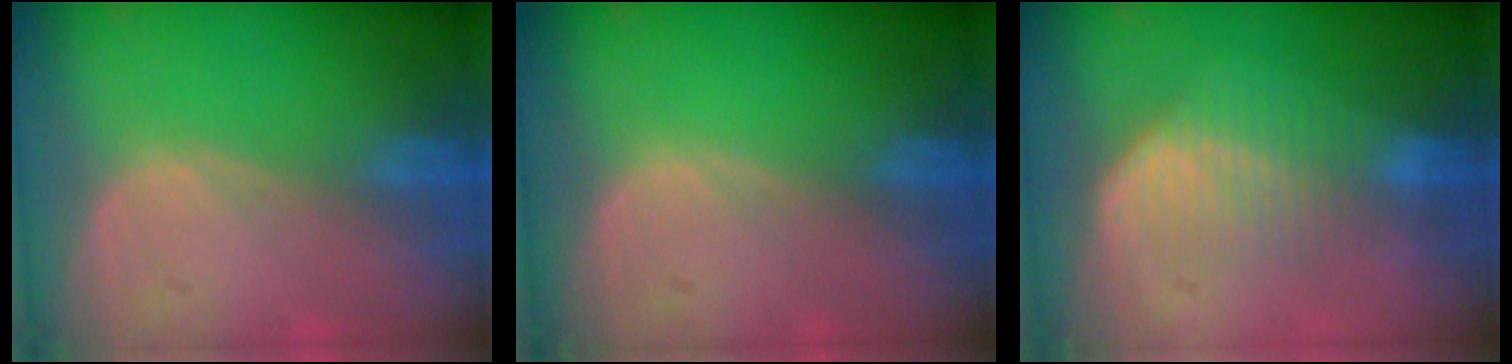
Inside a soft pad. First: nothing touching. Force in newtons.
{"total": 0.0}
{"total": 7.1, "press": 6.2, "slide": 3.5}